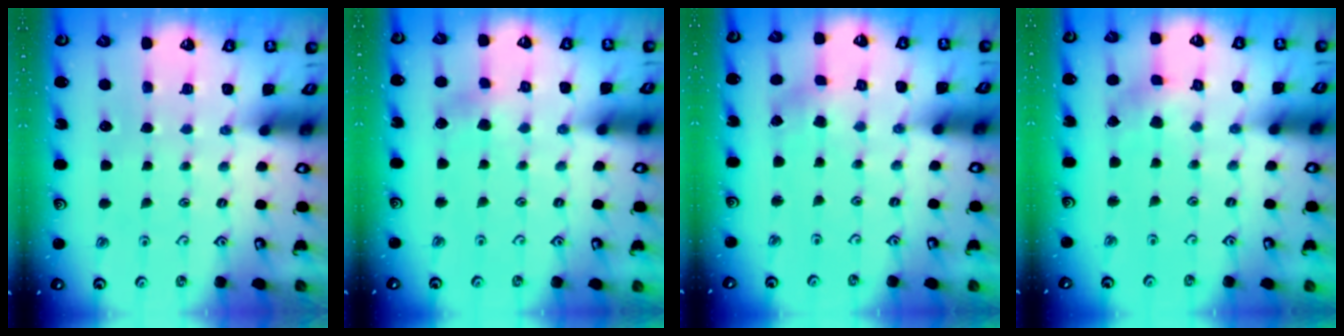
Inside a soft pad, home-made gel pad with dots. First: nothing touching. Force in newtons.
{"total": 3.3, "press": 3.2, "slide": 0.7}
{"total": 0.0}
{"total": 2.2, "press": 2.2, "slide": 0.2}